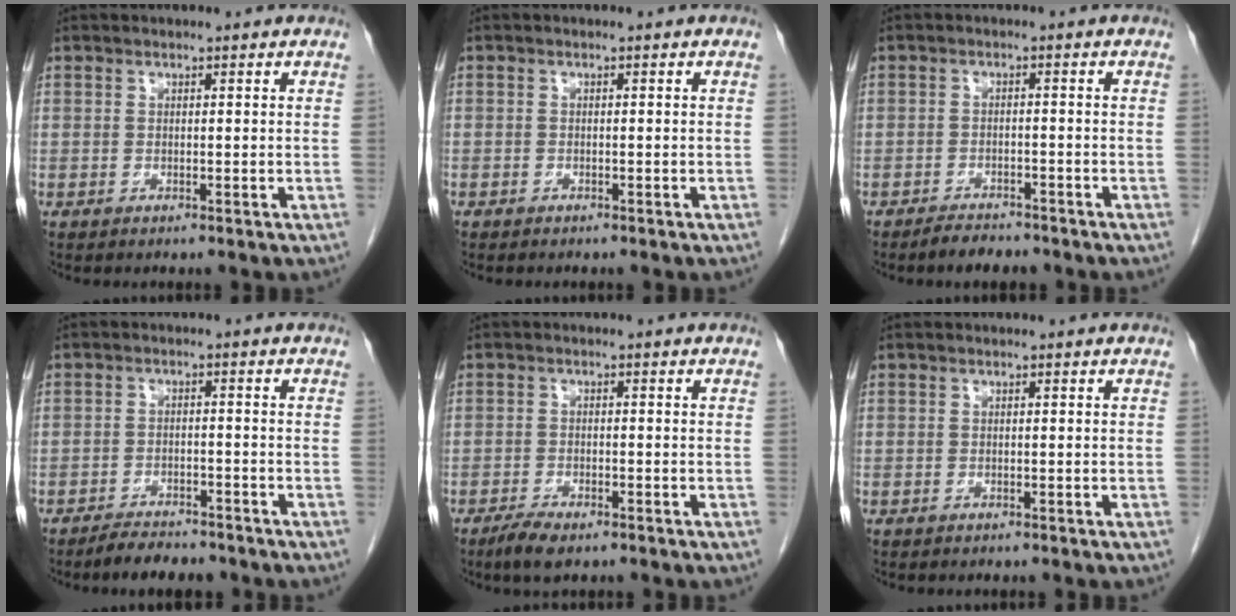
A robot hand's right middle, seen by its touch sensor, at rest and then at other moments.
{"total": 0.5, "force": [-0.4, 0.4, 0.0], "torque": [-0.004, 0.003, -0.007]}
{"total": 3.8, "force": [-3.3, 1.4, 1.2], "torque": [-0.022, -0.001, -0.052]}
{"total": 4.9, "force": [-4.4, 1.5, 1.5], "torque": [-0.025, -0.004, -0.069]}
{"total": 3.4, "force": [-2.5, 0.9, 2.1], "torque": [-0.044, -0.005, -0.043]}
{"total": 0.0}